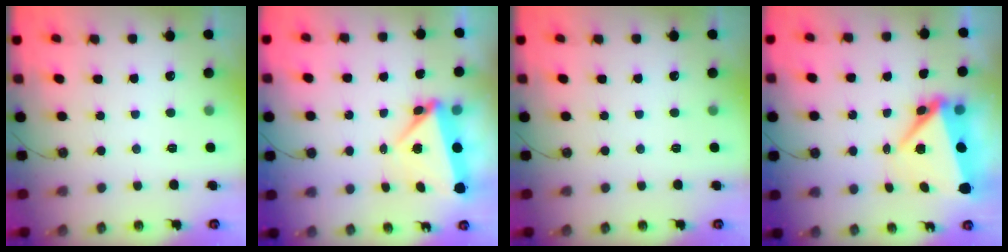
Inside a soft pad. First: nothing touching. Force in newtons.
{"total": 6.0, "press": 5.6, "slide": 2.3}
{"total": 0.0}
{"total": 8.7, "press": 8.6, "slide": 1.7}